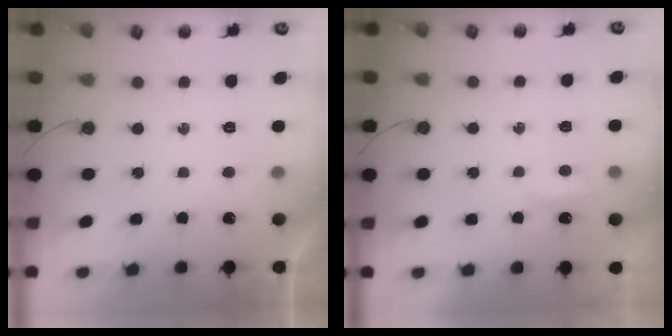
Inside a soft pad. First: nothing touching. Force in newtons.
{"total": 2.9, "press": 2.8, "slide": 0.6}